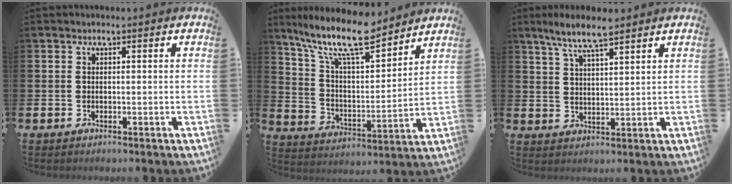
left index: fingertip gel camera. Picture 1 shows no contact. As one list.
[{"total": 12.6, "force": [10.6, 2.8, 6.3], "torque": [-0.141, -0.057, 0.184]}, {"total": 7.0, "force": [5.9, 1.0, 3.5], "torque": [-0.076, -0.016, 0.104]}]